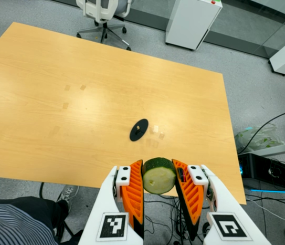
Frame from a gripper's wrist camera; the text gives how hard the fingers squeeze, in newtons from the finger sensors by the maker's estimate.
{"total": 12.3, "left": 11.7, "right": 12.9}